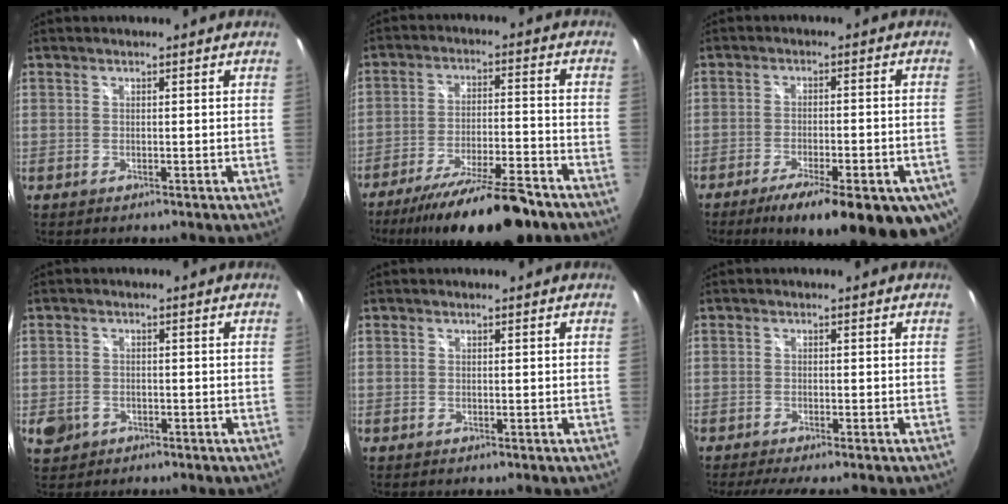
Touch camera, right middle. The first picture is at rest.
{"total": 17.4, "force": [-14.3, 2.7, 9.5], "torque": [-0.180, -0.026, -0.223]}
{"total": 20.2, "force": [-13.6, 5.6, 14.0], "torque": [-0.219, -0.048, -0.180]}
{"total": 3.9, "force": [-1.5, 3.3, 1.4], "torque": [-0.039, 0.001, -0.020]}
{"total": 0.0}
{"total": 4.1, "force": [-3.6, 0.0, 2.0], "torque": [-0.049, -0.016, -0.060]}